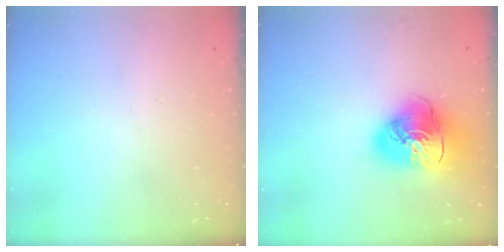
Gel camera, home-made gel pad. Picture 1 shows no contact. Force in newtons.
{"total": 16.7, "press": 16.5, "slide": 2.0}